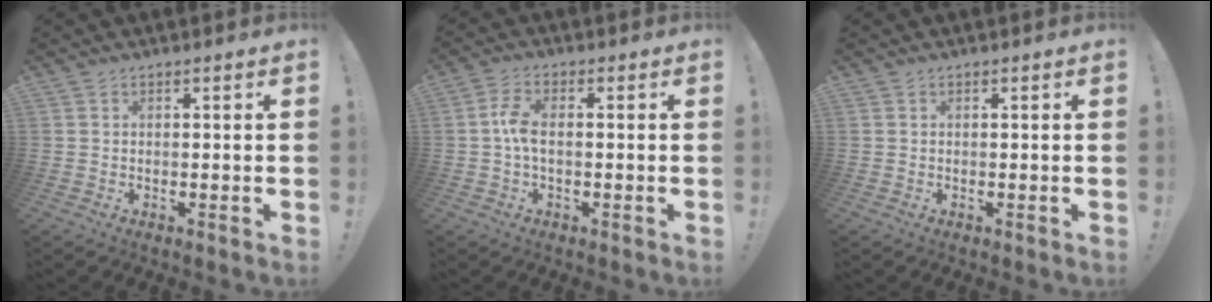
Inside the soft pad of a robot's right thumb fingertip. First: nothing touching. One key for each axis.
{"total": 5.7, "fx": -0.1, "fy": 2.4, "fz": 5.2, "tx": -0.111, "ty": 0.008, "tz": -0.002}
{"total": 0.0}